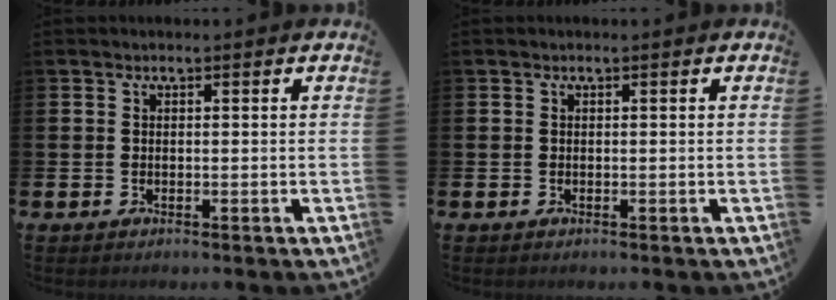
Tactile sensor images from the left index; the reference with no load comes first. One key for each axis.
{"total": 0.0}